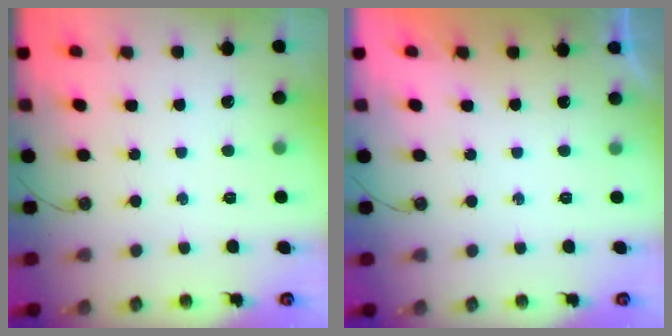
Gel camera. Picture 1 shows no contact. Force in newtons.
{"total": 0.0}